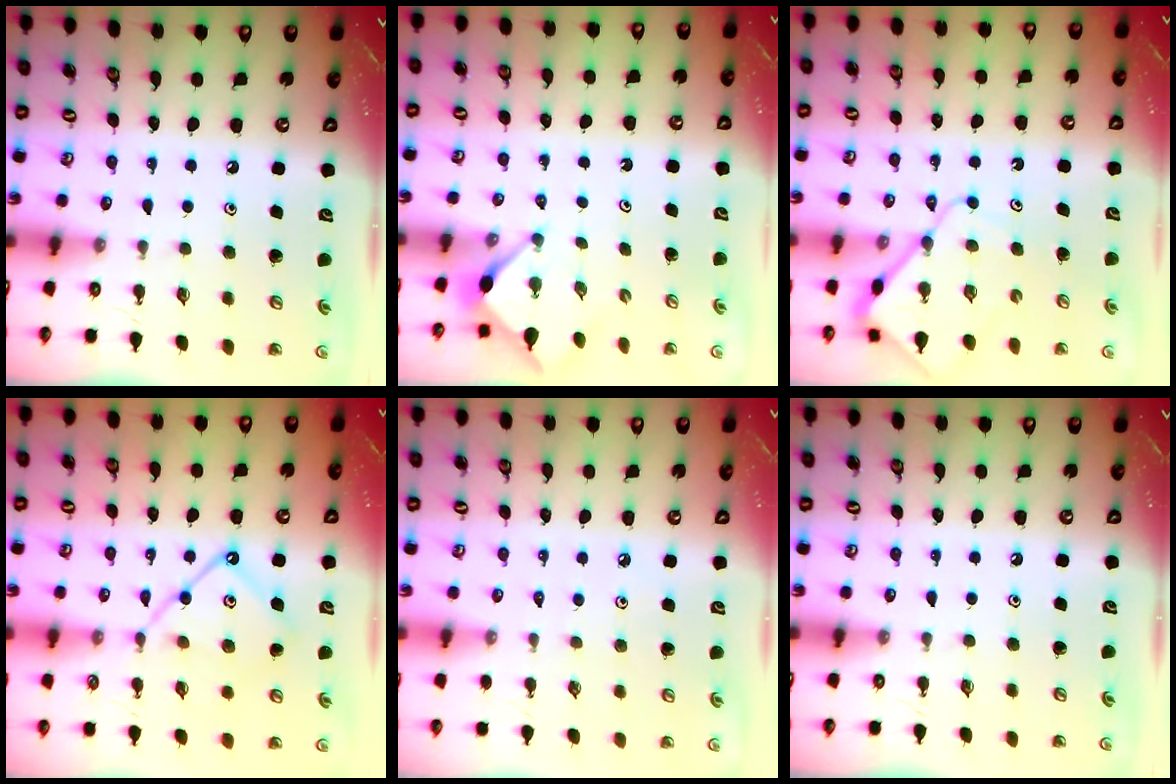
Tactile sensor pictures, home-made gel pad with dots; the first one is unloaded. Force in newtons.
{"total": 2.8, "press": 2.8, "slide": 0.3}
{"total": 10.6, "press": 10.5, "slide": 1.1}
{"total": 11.0, "press": 11.0, "slide": 1.0}
{"total": 2.9, "press": 2.8, "slide": 0.5}
{"total": 0.0}